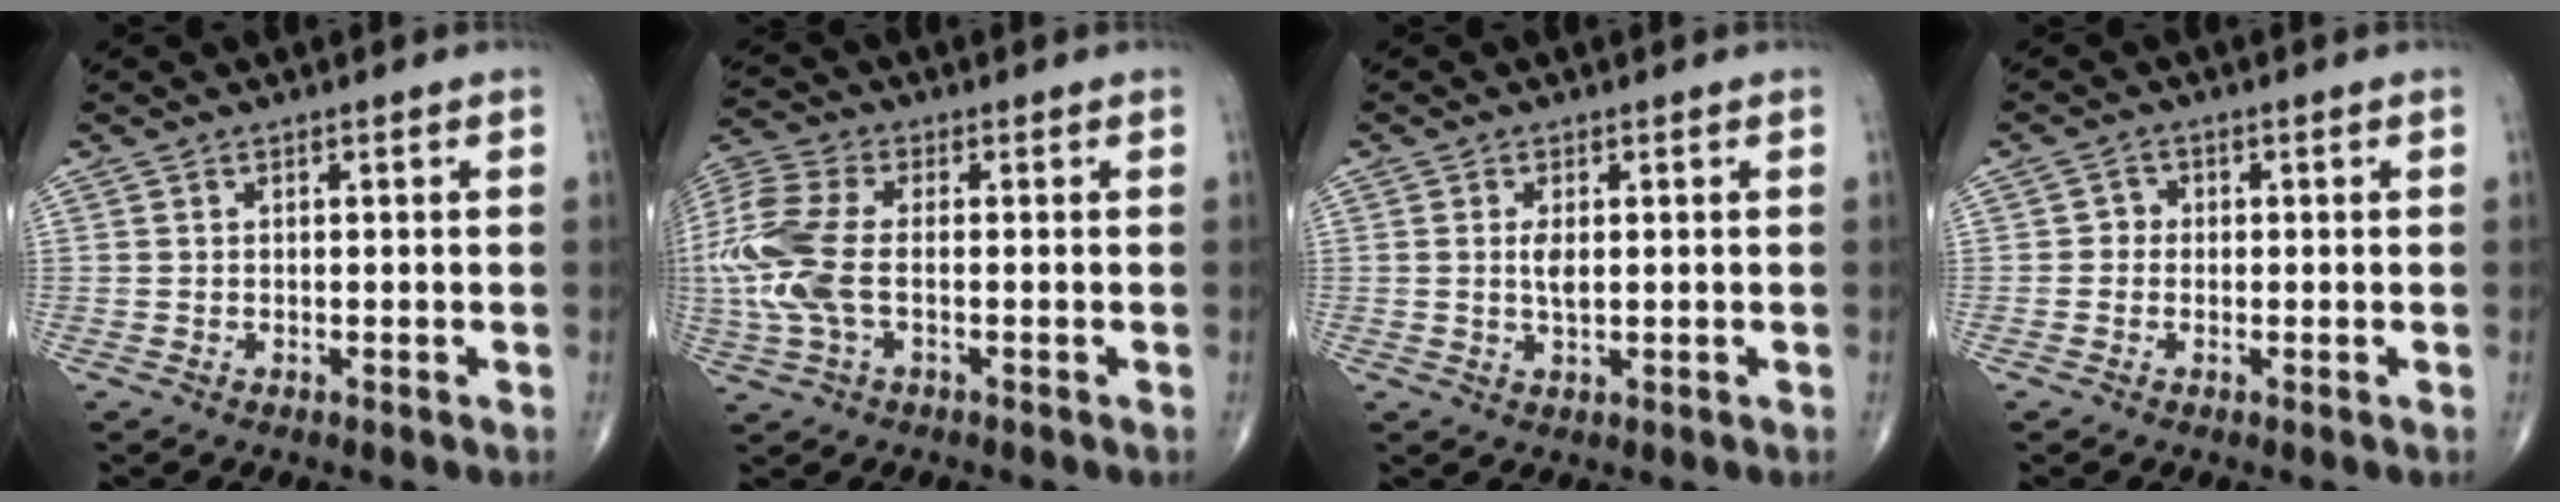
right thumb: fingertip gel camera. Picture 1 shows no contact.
{"total": 13.4, "force": [-1.0, 6.9, 11.5], "torque": [-0.297, 0.017, -0.018]}
{"total": 3.6, "force": [0.3, 1.5, 3.2], "torque": [-0.065, -0.006, 0.006]}
{"total": 1.7, "force": [-0.3, 1.6, 0.6], "torque": [0.004, 0.007, -0.011]}